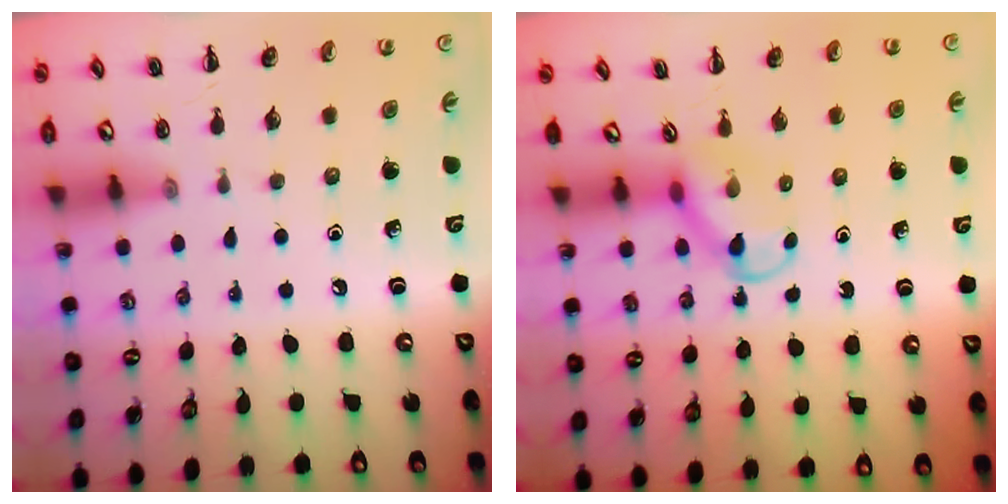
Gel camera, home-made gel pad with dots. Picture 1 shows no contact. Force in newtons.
{"total": 3.9, "press": 3.6, "slide": 1.4}